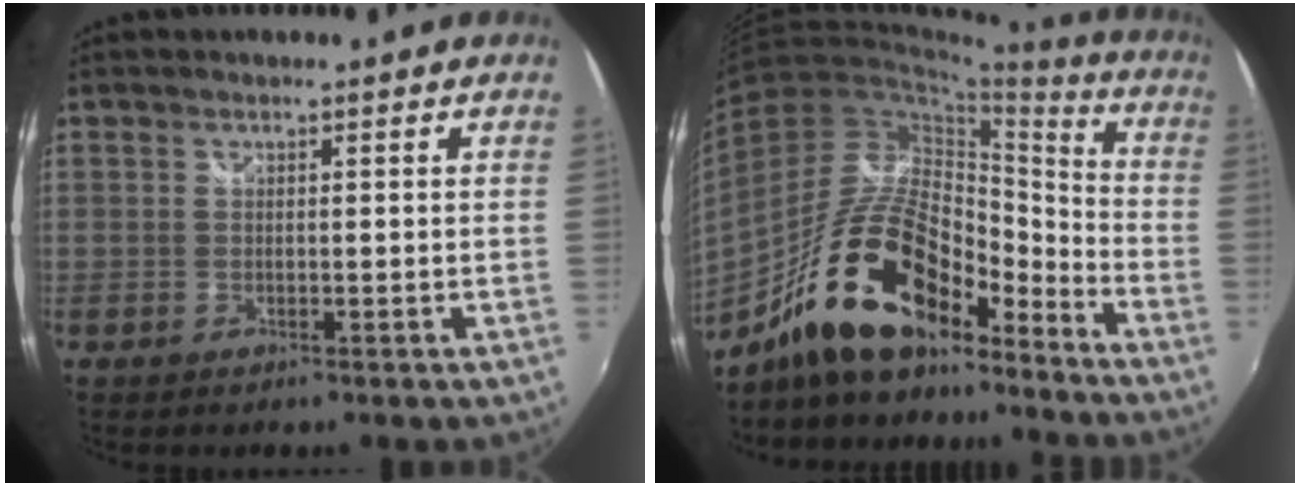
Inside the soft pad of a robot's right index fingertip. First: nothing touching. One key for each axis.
{"total": 20.4, "fx": -14.9, "fy": 7.7, "fz": 11.5, "tx": -0.220, "ty": 0.009, "tz": -0.262}